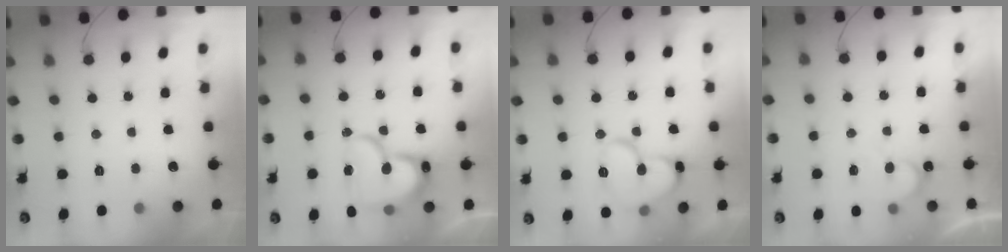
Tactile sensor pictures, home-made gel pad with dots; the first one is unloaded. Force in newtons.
{"total": 17.6, "press": 17.5, "slide": 1.0}
{"total": 13.3, "press": 13.1, "slide": 2.1}
{"total": 4.1, "press": 4.1, "slide": 0.4}